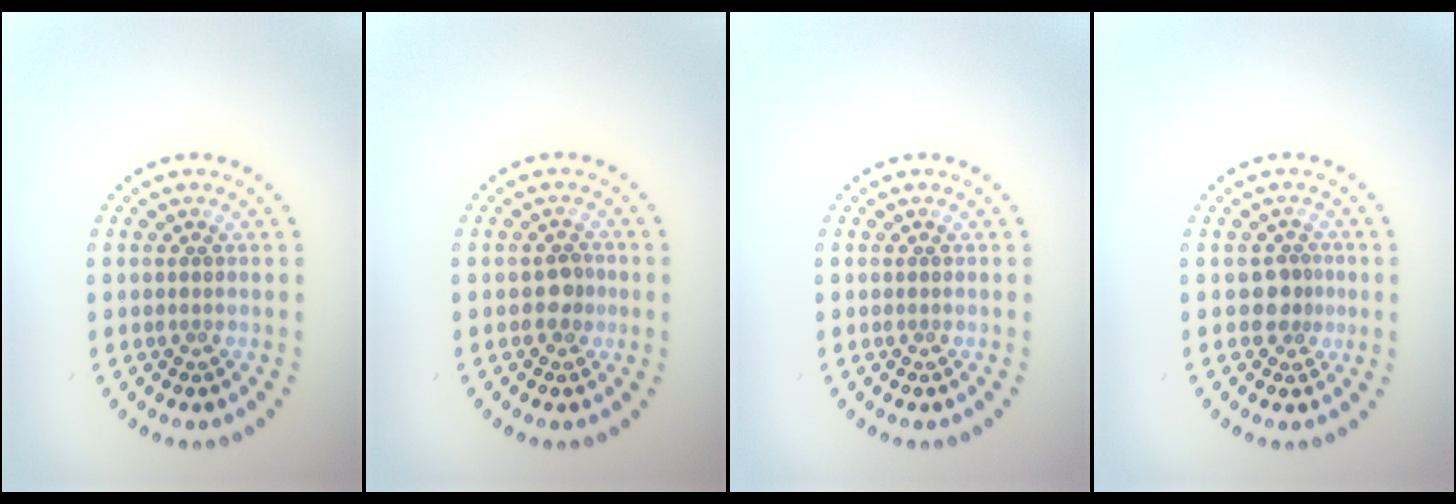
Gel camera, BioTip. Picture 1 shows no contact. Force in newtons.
{"total": 1.5, "press": 1.3, "slide": 0.6}
{"total": 0.0}
{"total": 2.0, "press": 1.6, "slide": 1.2}